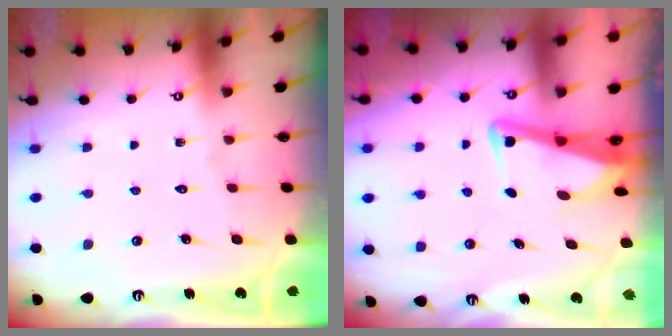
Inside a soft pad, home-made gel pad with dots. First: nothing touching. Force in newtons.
{"total": 4.3, "press": 4.2, "slide": 0.6}